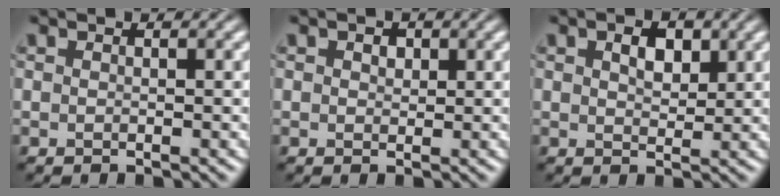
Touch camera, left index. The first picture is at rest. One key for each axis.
{"total": 1.2, "fx": 0.6, "fy": 0.9, "fz": 0.7, "tx": -0.008, "ty": 0.000, "tz": 0.008}
{"total": 2.6, "fx": 1.1, "fy": 1.5, "fz": 1.8, "tx": -0.032, "ty": 0.001, "tz": 0.020}